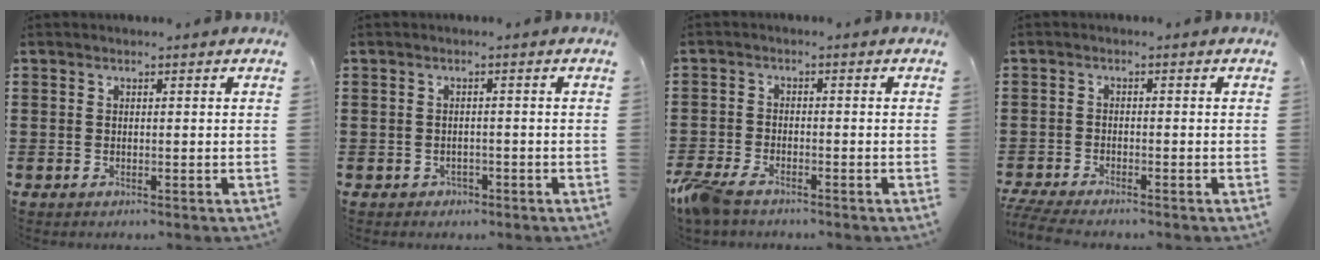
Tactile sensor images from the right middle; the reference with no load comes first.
{"total": 0.9, "force": [-0.7, 0.6, 0.1], "torque": [-0.005, 0.001, -0.016]}
{"total": 4.0, "force": [-3.3, 1.2, 1.9], "torque": [-0.068, -0.011, -0.073]}
{"total": 2.9, "force": [-2.8, 0.1, 0.8], "torque": [-0.029, -0.006, -0.060]}